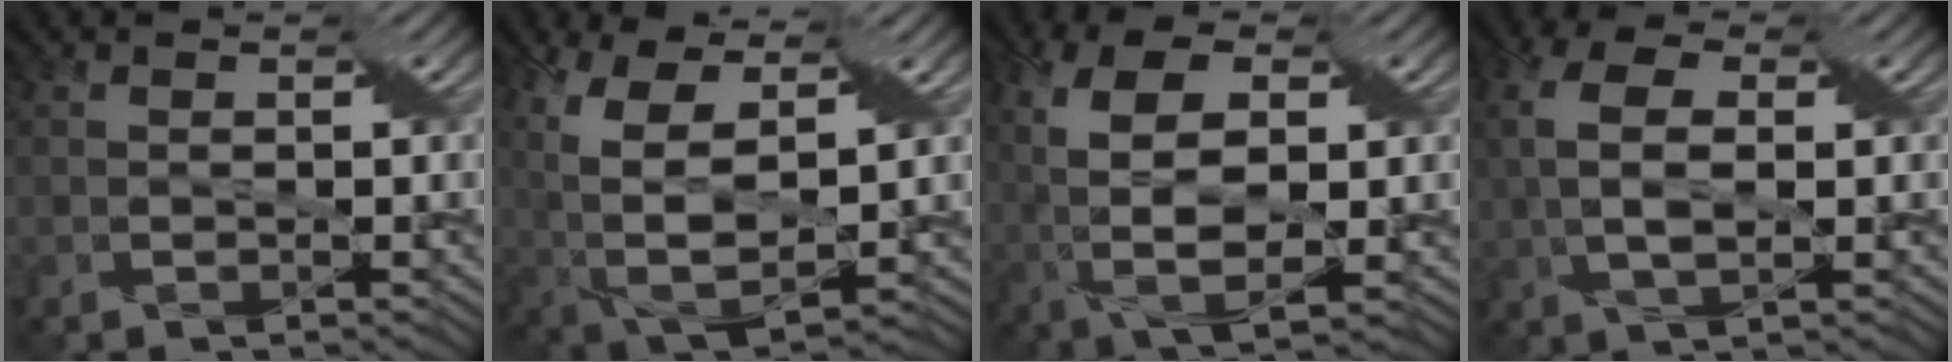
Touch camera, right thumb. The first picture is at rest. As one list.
[{"total": 14.2, "force": [3.8, 7.3, 11.5], "torque": [-0.265, -0.004, 0.078]}, {"total": 10.9, "force": [0.5, 5.8, 9.3], "torque": [-0.214, 0.003, 0.008]}, {"total": 7.0, "force": [1.0, 3.4, 6.0], "torque": [-0.143, 0.012, 0.012]}]